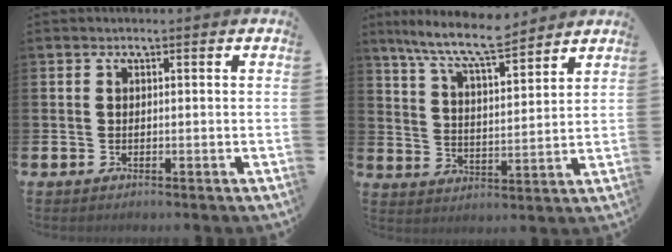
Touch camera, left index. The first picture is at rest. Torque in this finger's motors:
{"motor_torque": [0.68, -0.61, 0.71, 0.21]}